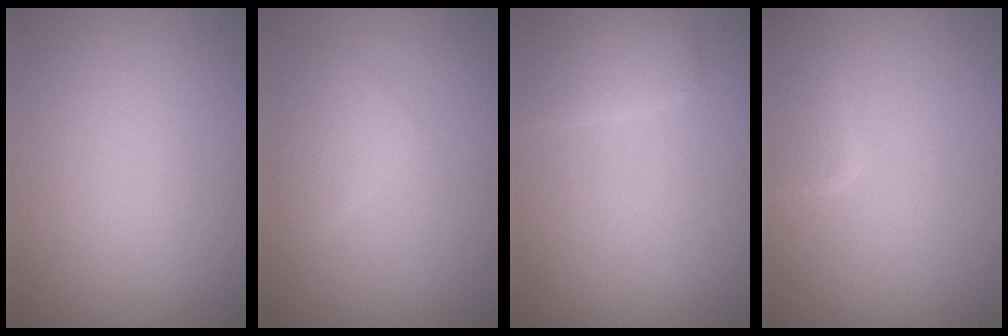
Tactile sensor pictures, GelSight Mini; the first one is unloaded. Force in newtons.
{"total": 1.6, "press": 1.6, "slide": 0.0}
{"total": 2.4, "press": 2.4, "slide": 0.1}
{"total": 2.4, "press": 2.4, "slide": 0.1}